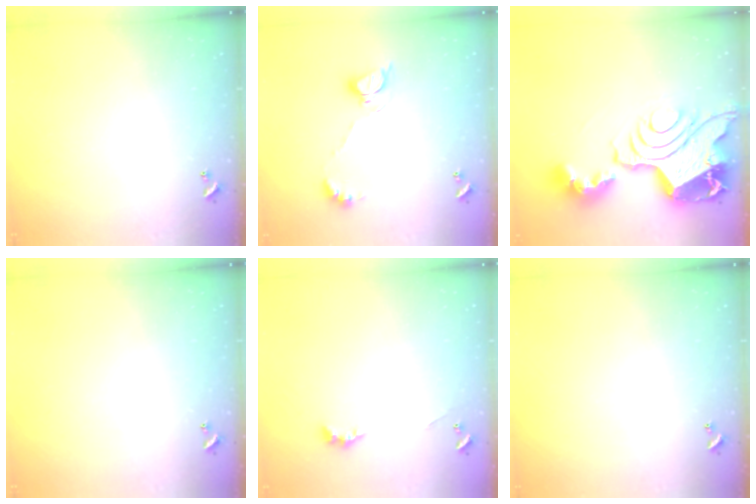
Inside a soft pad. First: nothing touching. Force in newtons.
{"total": 7.9, "press": 7.8, "slide": 0.7}
{"total": 22.4, "press": 22.3, "slide": 2.1}
{"total": 0.0}
{"total": 2.5, "press": 2.5, "slide": 0.6}
{"total": 0.0}